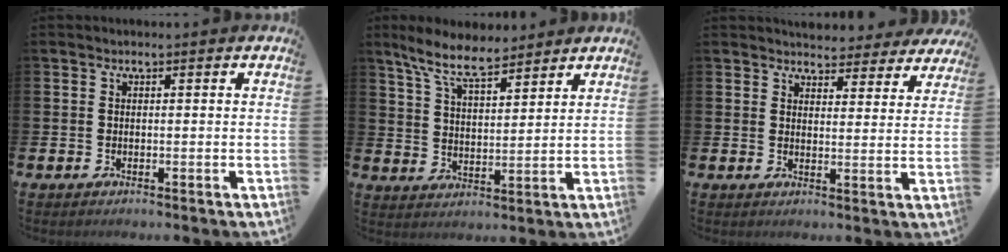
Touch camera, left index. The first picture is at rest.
{"total": 8.6, "force": [7.4, 2.3, 3.8], "torque": [-0.094, -0.023, 0.134]}
{"total": 4.8, "force": [4.6, 1.3, 0.1], "torque": [-0.004, -0.033, 0.082]}